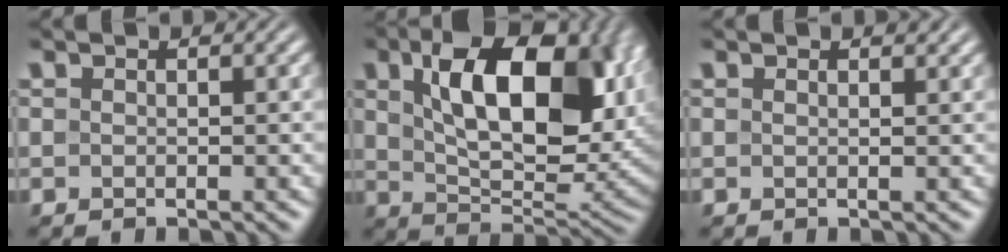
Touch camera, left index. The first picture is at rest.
{"total": 13.9, "force": [3.7, 7.4, 11.2], "torque": [-0.171, -0.004, 0.072]}
{"total": 0.9, "force": [0.7, 0.2, 0.6], "torque": [-0.006, 0.000, 0.006]}